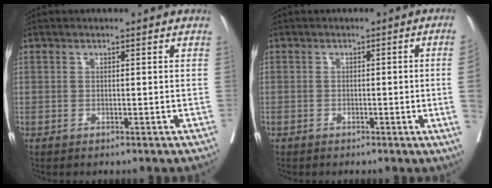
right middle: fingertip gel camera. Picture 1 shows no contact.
{"total": 4.9, "force": [-1.0, -1.4, 4.5], "torque": [-0.056, -0.006, -0.012]}